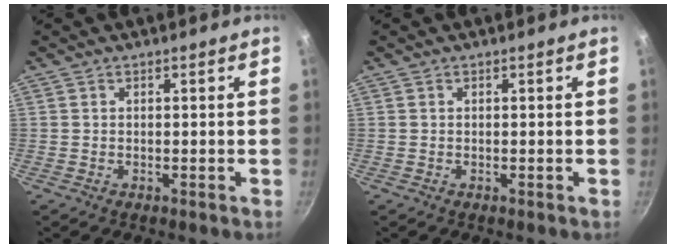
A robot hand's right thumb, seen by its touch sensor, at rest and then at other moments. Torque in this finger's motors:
{"motor_torque": [0.08, -0.01, 0.01, -0.21, 0.02]}